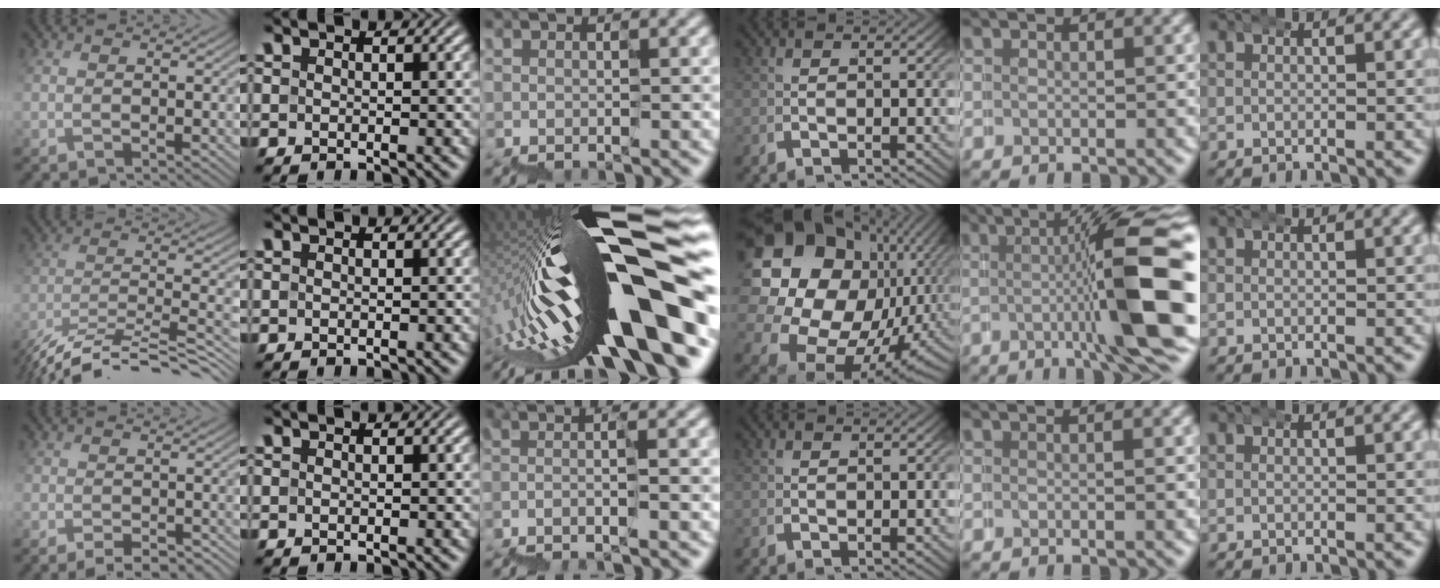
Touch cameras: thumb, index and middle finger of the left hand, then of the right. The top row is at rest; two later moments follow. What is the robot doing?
{"motion": "wrap", "object": "belt"}